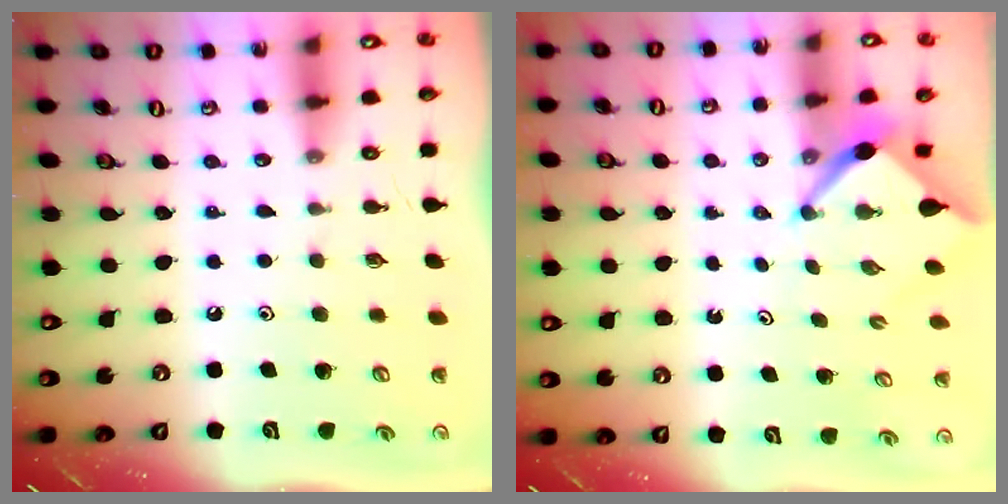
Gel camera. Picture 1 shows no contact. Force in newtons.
{"total": 3.6, "press": 3.6, "slide": 0.2}